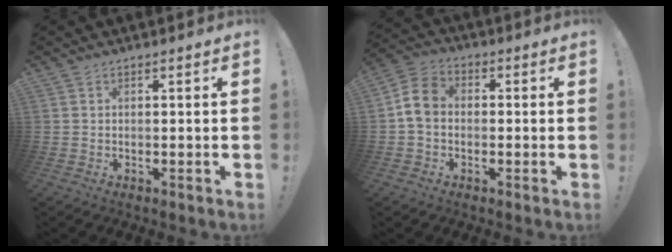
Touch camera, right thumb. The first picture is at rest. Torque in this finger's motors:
{"motor_torque": [0.23, 0.46, 0.03, 0.08, 0.06]}